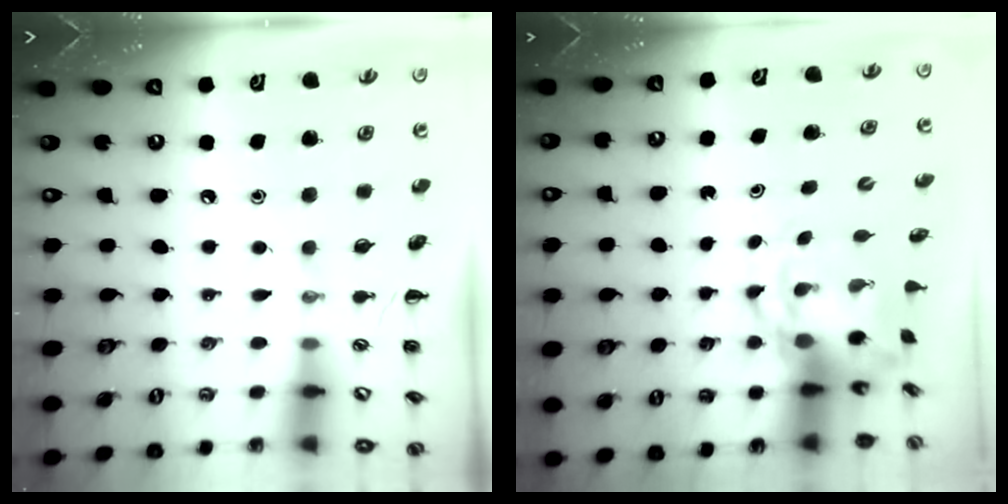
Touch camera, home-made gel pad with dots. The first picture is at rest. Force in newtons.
{"total": 3.7, "press": 3.6, "slide": 0.9}